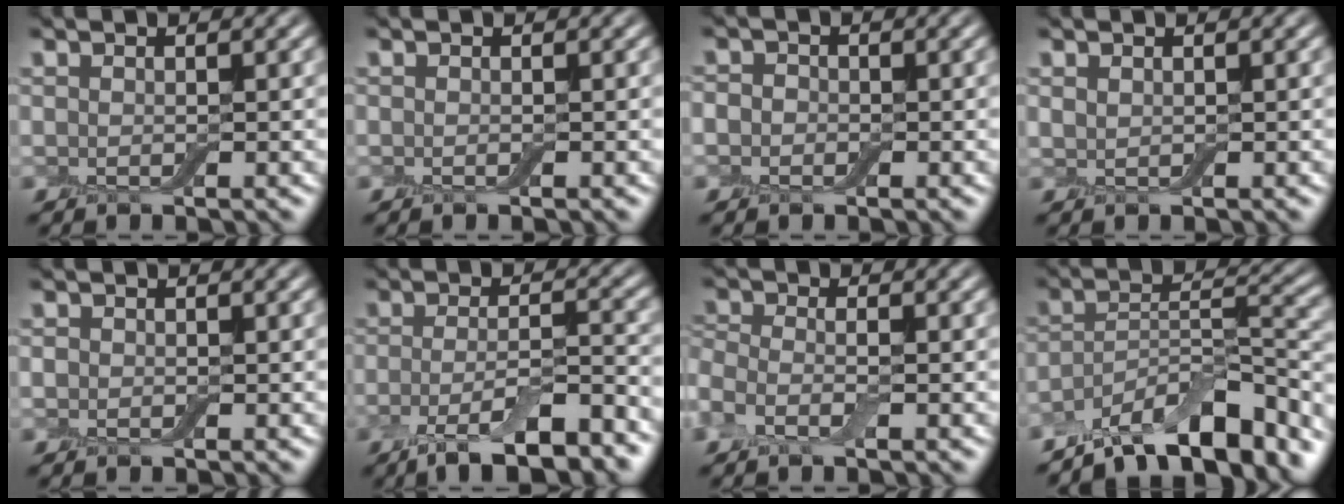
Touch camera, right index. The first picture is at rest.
{"total": 0.0}
{"total": 1.6, "force": [-0.5, 1.4, 0.5], "torque": [0.006, 0.004, -0.023]}
{"total": 0.5, "force": [0.3, 0.4, 0.1], "torque": [-0.006, 0.003, 0.004]}
{"total": 0.6, "force": [-0.2, 0.6, 0.1], "torque": [0.000, 0.000, -0.005]}
{"total": 7.7, "force": [-4.7, 1.9, 5.8], "torque": [-0.099, 0.001, -0.086]}
{"total": 2.1, "force": [-0.8, 1.1, 1.6], "torque": [-0.041, 0.004, -0.031]}
{"total": 11.0, "force": [-8.4, 3.4, 6.1], "torque": [-0.086, 0.018, -0.152]}